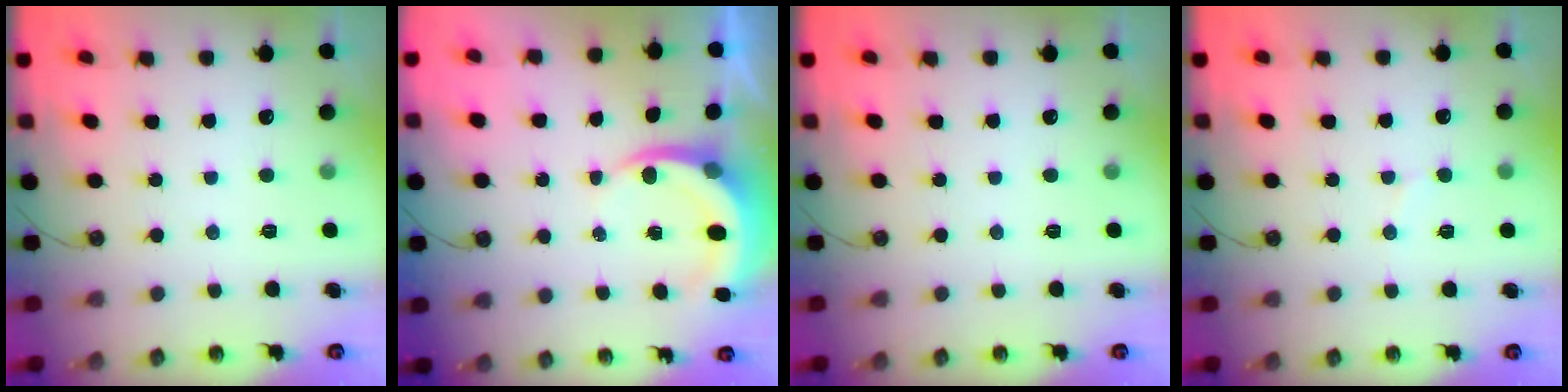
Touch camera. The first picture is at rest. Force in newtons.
{"total": 4.8, "press": 4.8, "slide": 0.1}
{"total": 0.0}
{"total": 6.5, "press": 6.5, "slide": 0.5}